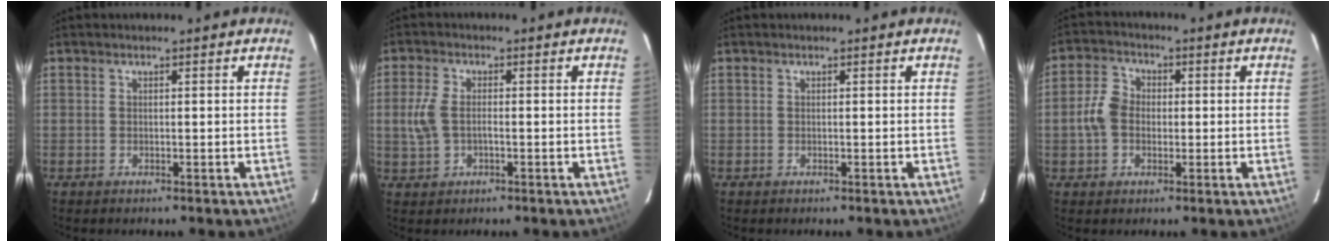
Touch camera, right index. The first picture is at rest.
{"total": 5.0, "force": [-0.5, 2.9, 4.0], "torque": [-0.096, 0.003, -0.006]}
{"total": 0.0}
{"total": 6.0, "force": [-0.5, 4.8, 3.7], "torque": [-0.079, 0.017, -0.007]}